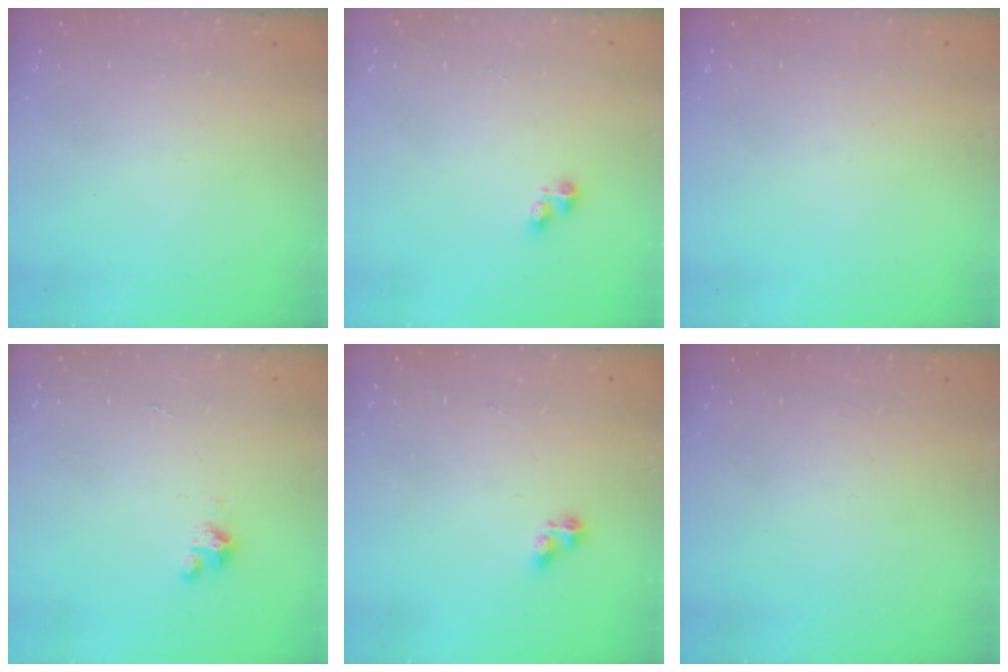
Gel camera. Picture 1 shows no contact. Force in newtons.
{"total": 2.5, "press": 2.5, "slide": 0.4}
{"total": 0.0}
{"total": 2.5, "press": 2.5, "slide": 0.2}
{"total": 3.2, "press": 3.2, "slide": 0.5}
{"total": 0.0}